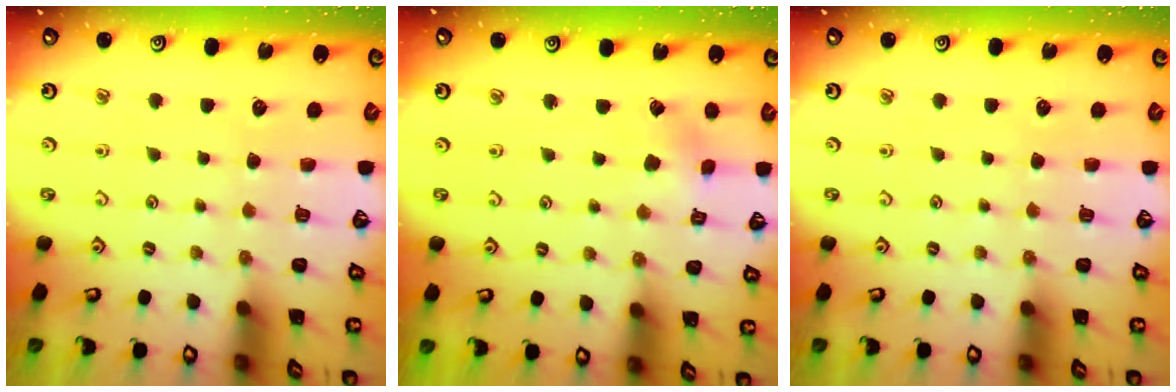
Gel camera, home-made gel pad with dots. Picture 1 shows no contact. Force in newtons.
{"total": 2.2, "press": 2.2, "slide": 0.3}
{"total": 0.0}